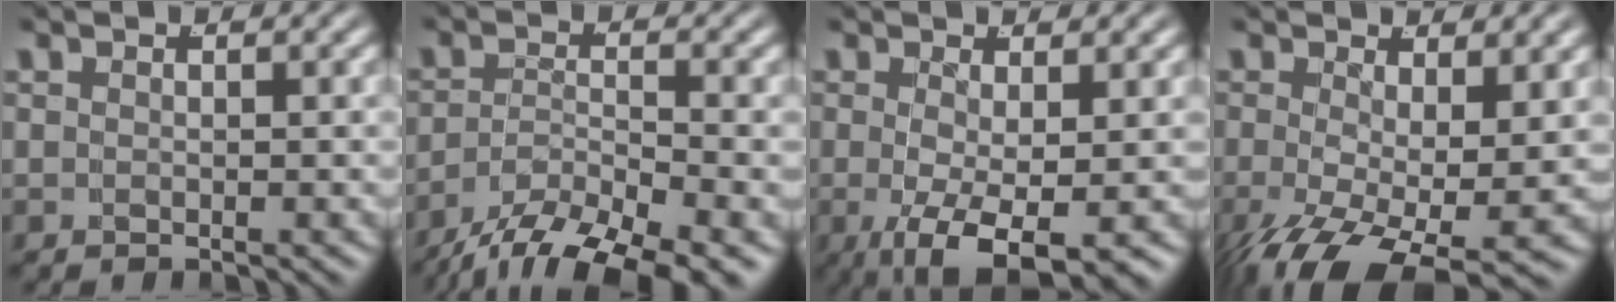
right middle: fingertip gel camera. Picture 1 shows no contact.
{"total": 7.9, "force": [-5.7, 3.1, 4.6], "torque": [-0.070, -0.018, -0.084]}
{"total": 7.3, "force": [-3.6, 2.7, 5.8], "torque": [-0.122, -0.047, -0.033]}
{"total": 7.9, "force": [-5.0, 3.2, 5.3], "torque": [-0.119, -0.063, -0.049]}